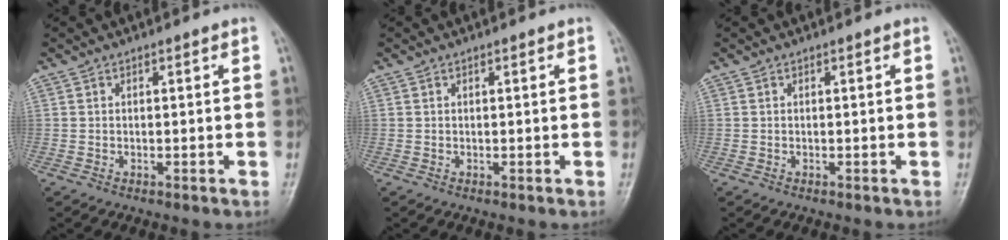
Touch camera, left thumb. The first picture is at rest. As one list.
[{"total": 0.0}, {"total": 0.0}]